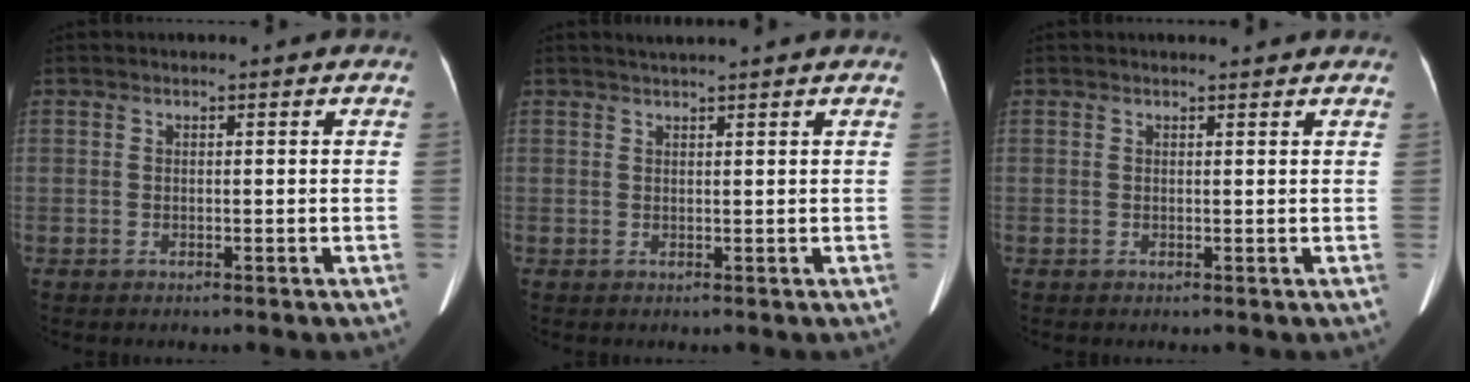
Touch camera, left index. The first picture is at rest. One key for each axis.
{"total": 2.5, "fx": 2.2, "fy": -0.4, "fz": 1.0, "tx": -0.012, "ty": 0.018, "tz": 0.038}
{"total": 1.9, "fx": 1.9, "fy": 0.2, "fz": 0.4, "tx": -0.011, "ty": 0.004, "tz": 0.020}